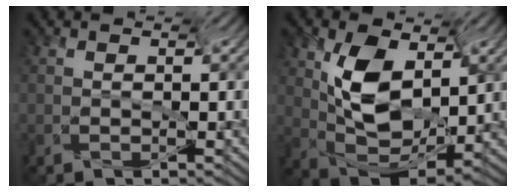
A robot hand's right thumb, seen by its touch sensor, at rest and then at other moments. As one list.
[{"total": 8.7, "force": [-0.6, 6.0, 6.3], "torque": [-0.130, 0.005, 0.008]}]